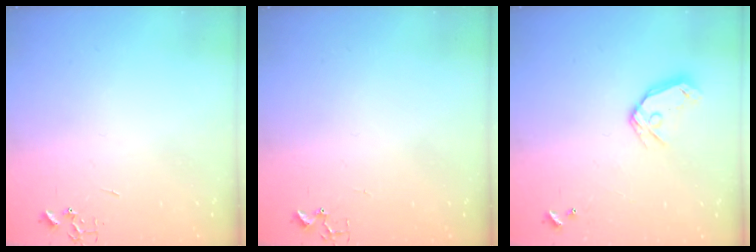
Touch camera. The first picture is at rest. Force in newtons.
{"total": 3.0, "press": 2.9, "slide": 0.4}
{"total": 10.4, "press": 10.2, "slide": 1.6}